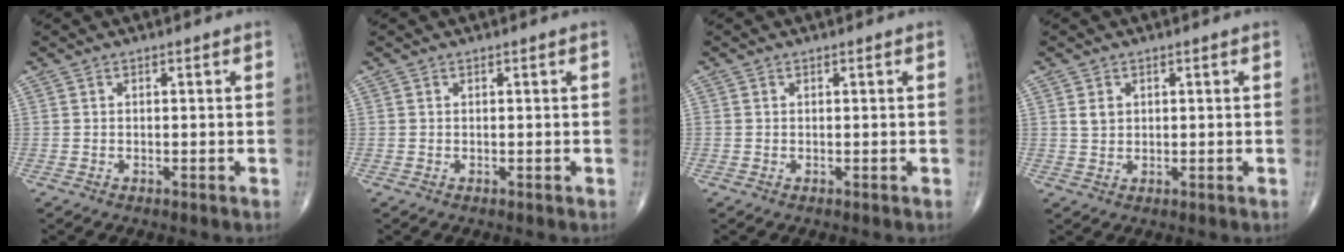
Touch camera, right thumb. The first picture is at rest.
{"total": 0.0}
{"total": 0.0}
{"total": 2.1, "force": [0.8, 1.6, 1.1], "torque": [-0.014, -0.004, 0.019]}